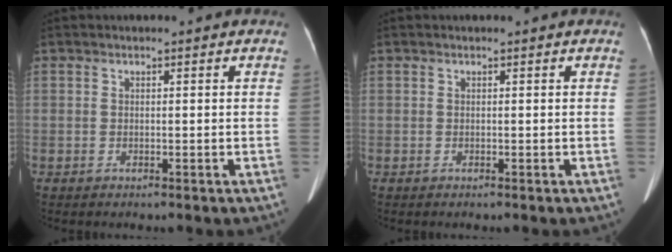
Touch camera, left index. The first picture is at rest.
{"total": 0.0}